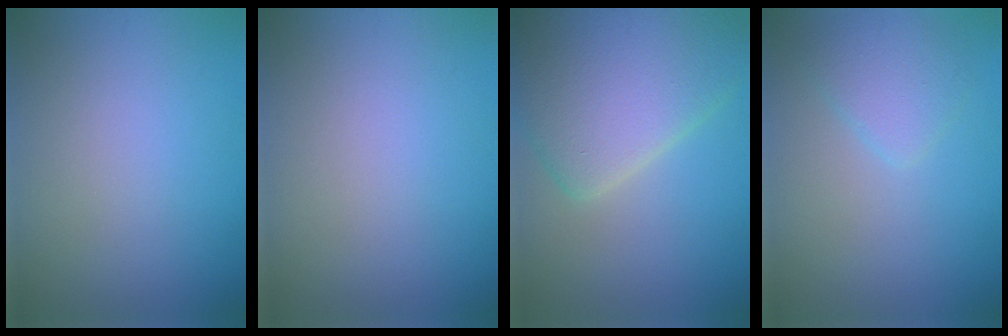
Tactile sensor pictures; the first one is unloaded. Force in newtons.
{"total": 0.0}
{"total": 9.6, "press": 9.6, "slide": 0.5}
{"total": 2.5, "press": 2.5, "slide": 0.2}